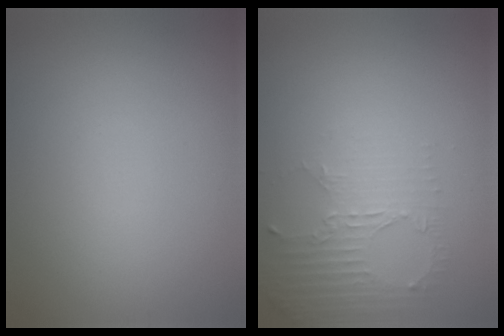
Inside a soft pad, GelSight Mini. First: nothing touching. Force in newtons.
{"total": 2.5, "press": 1.8, "slide": 1.7}